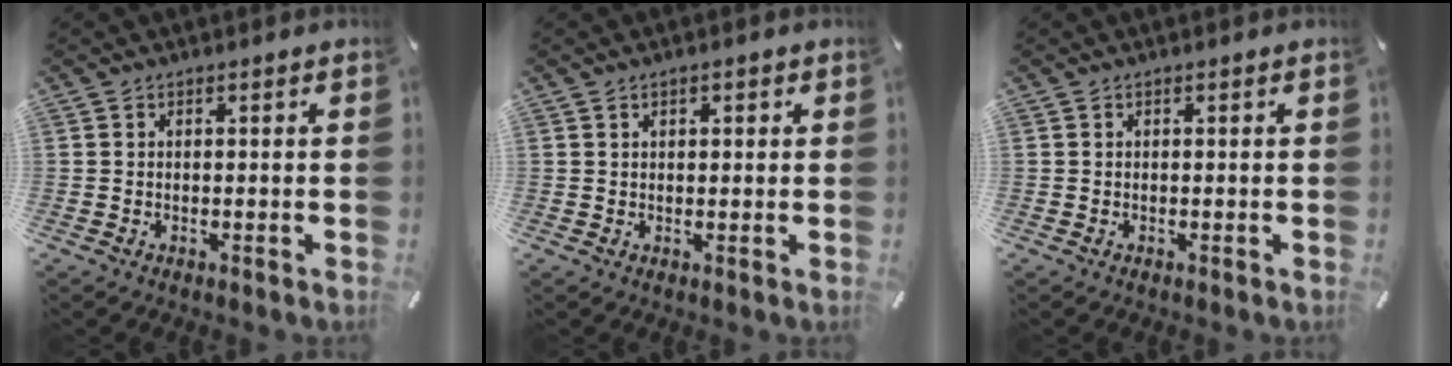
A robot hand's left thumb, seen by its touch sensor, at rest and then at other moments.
{"total": 1.5, "force": [0.5, 0.9, 1.2], "torque": [-0.024, 0.005, 0.007]}
{"total": 0.0}